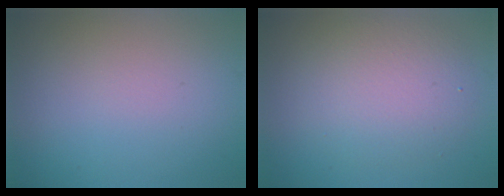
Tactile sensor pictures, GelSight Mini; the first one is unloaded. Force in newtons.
{"total": 4.7, "press": 4.7, "slide": 0.4}